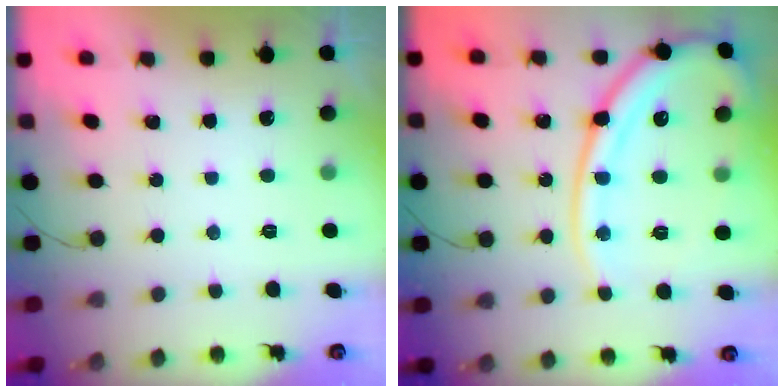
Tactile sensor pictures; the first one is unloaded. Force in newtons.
{"total": 17.9, "press": 17.8, "slide": 2.1}